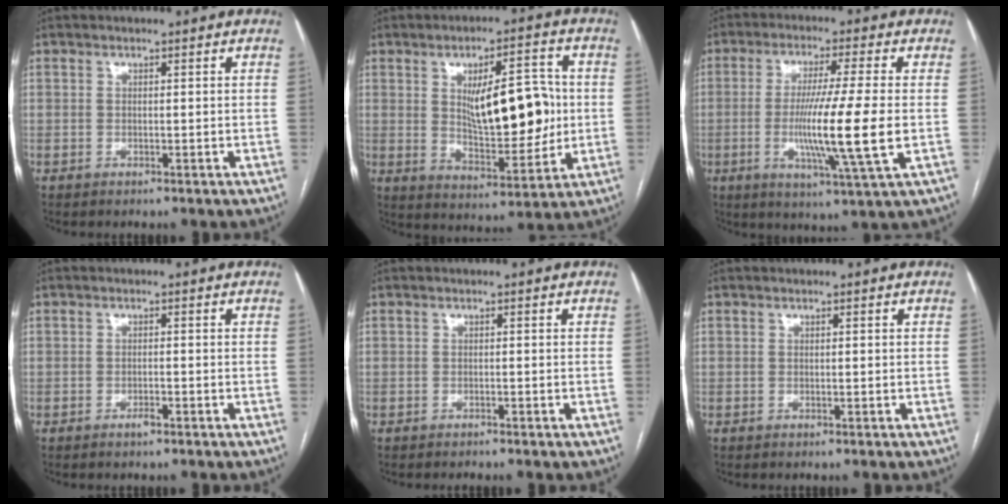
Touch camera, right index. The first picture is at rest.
{"total": 13.6, "force": [1.3, 4.8, 12.6], "torque": [-0.198, 0.007, 0.030]}
{"total": 12.7, "force": [-1.7, -1.1, 12.6], "torque": [-0.232, -0.025, -0.035]}
{"total": 1.2, "force": [-0.8, 0.3, 0.9], "torque": [-0.016, 0.000, -0.012]}
{"total": 0.8, "force": [-0.7, 0.0, 0.4], "torque": [-0.010, -0.001, -0.010]}
{"total": 0.0}